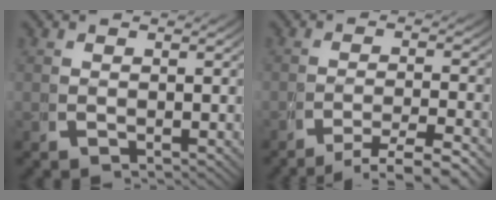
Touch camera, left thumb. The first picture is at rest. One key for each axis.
{"total": 4.3, "fx": -2.7, "fy": 1.6, "fz": 2.8, "tx": -0.041, "ty": -0.007, "tz": -0.040}